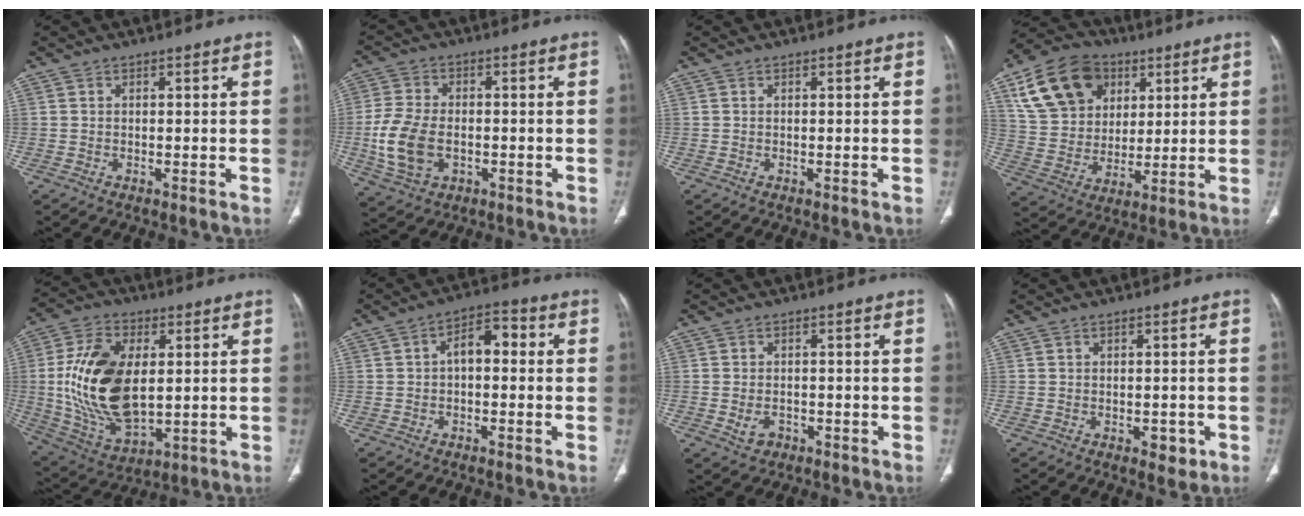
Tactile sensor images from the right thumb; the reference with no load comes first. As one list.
[{"total": 10.8, "force": [-2.1, 7.0, 7.9], "torque": [-0.168, 0.003, -0.036]}, {"total": 0.0}, {"total": 18.2, "force": [7.9, 13.4, 9.4], "torque": [-0.159, -0.007, 0.147]}, {"total": 20.5, "force": [1.6, 11.6, 16.8], "torque": [-0.321, -0.013, 0.041]}, {"total": 5.9, "force": [0.1, 3.4, 4.8], "torque": [-0.062, 0.026, -0.010]}, {"total": 2.9, "force": [-1.2, 2.1, 1.6], "torque": [-0.026, 0.004, -0.012]}, {"total": 2.6, "force": [-1.0, 1.6, 1.9], "torque": [-0.008, 0.003, -0.007]}]